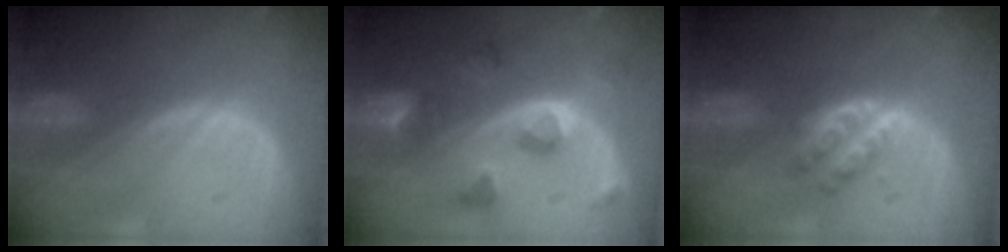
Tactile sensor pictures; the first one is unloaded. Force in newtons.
{"total": 7.8, "press": 7.0, "slide": 3.5}
{"total": 4.3, "press": 4.1, "slide": 1.2}